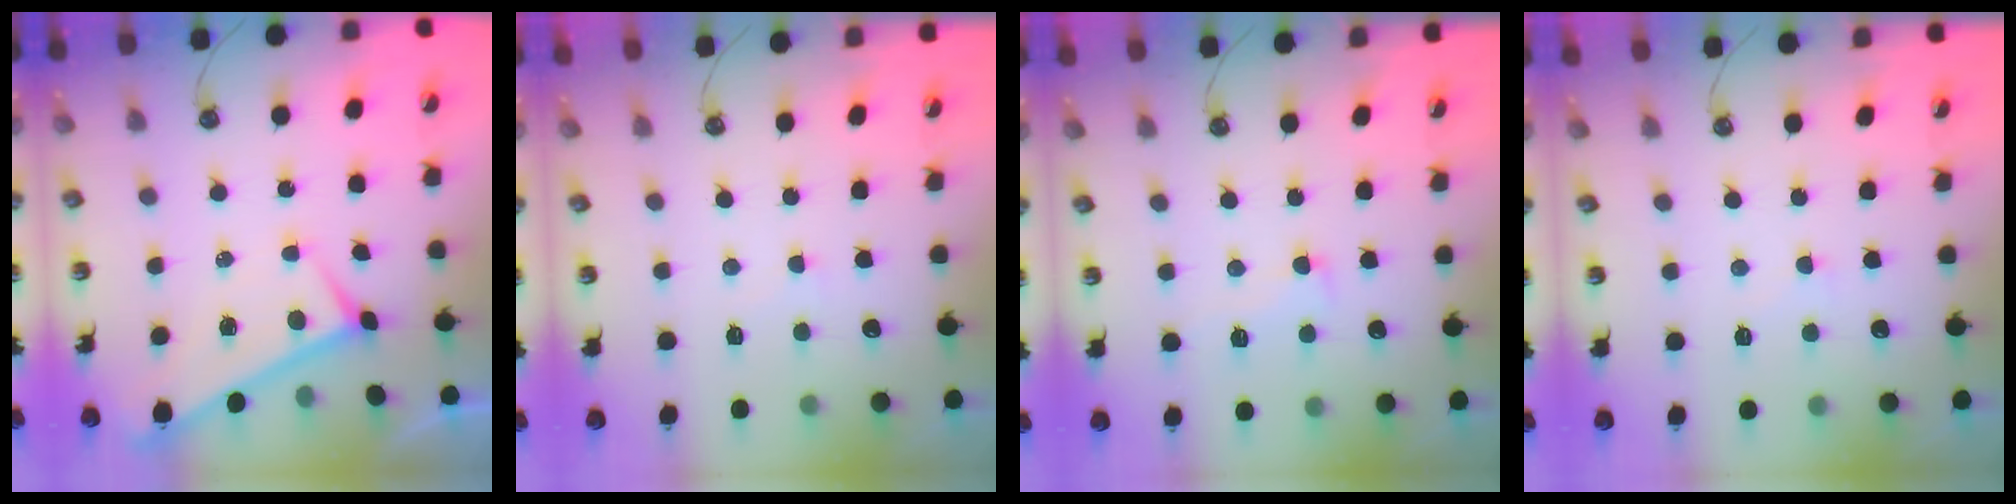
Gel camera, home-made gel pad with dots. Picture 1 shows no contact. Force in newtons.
{"total": 5.7, "press": 5.7, "slide": 0.4}
{"total": 1.1, "press": 0.7, "slide": 0.9}
{"total": 5.3, "press": 5.3, "slide": 0.5}